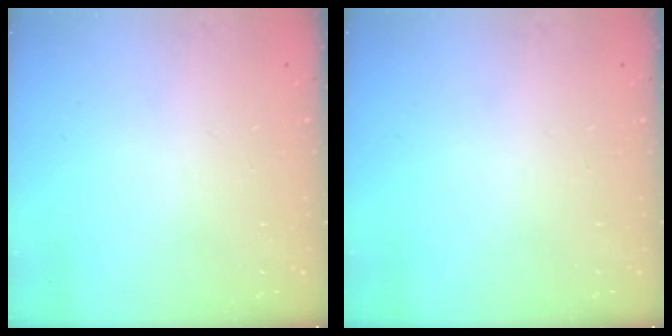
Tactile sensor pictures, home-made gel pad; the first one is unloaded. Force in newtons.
{"total": 0.0}